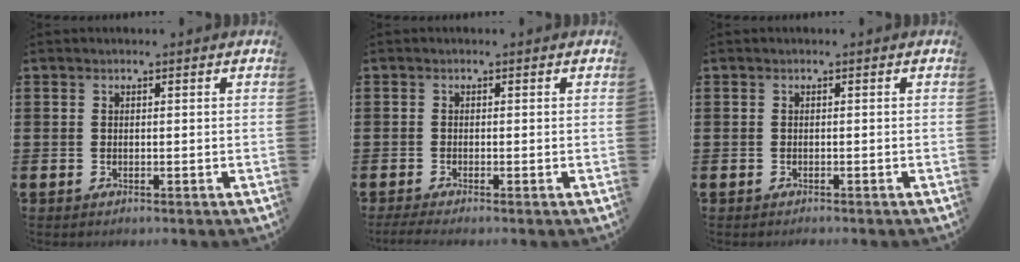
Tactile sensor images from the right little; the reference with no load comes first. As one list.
[{"total": 0.6, "force": [-0.3, 0.0, 0.5], "torque": [-0.007, -0.002, -0.006]}, {"total": 0.0}]